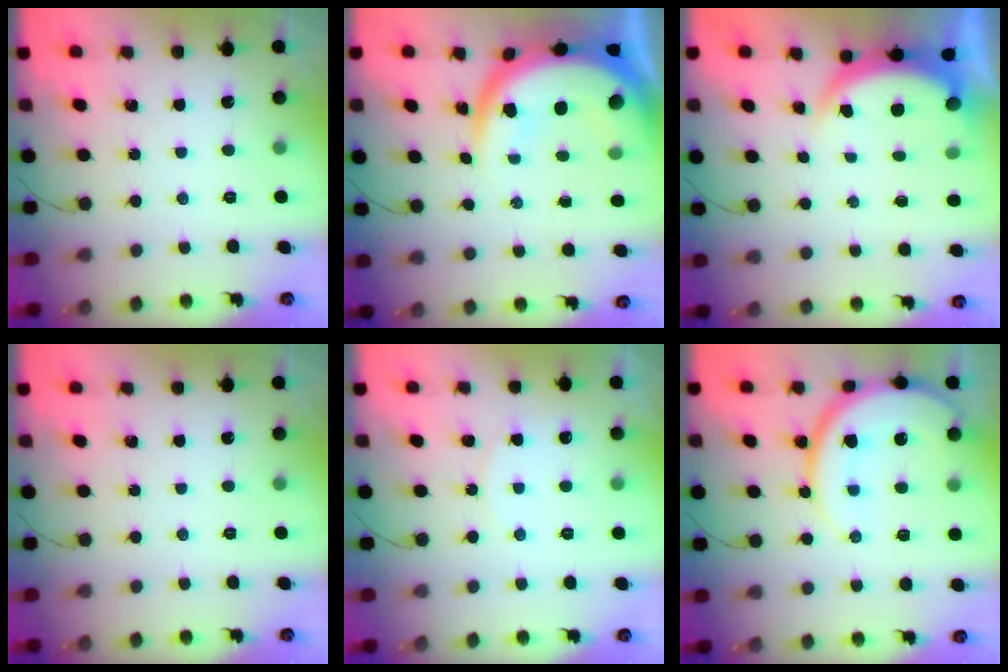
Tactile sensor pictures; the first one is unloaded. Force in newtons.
{"total": 18.0, "press": 17.9, "slide": 1.6}
{"total": 5.2, "press": 5.2, "slide": 0.7}
{"total": 0.0}
{"total": 3.5, "press": 3.4, "slide": 0.5}
{"total": 13.8, "press": 13.8, "slide": 1.2}